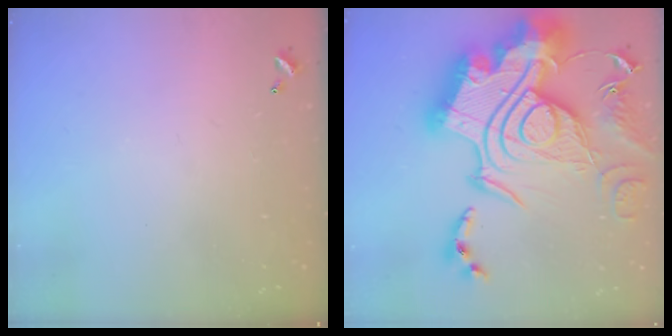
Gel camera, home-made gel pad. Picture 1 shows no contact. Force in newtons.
{"total": 0.8, "press": 0.8, "slide": 0.0}